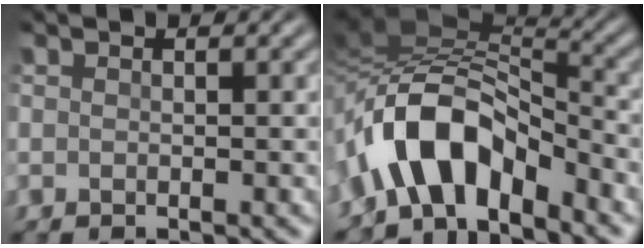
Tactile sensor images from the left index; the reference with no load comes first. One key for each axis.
{"total": 8.5, "fx": -3.8, "fy": 4.1, "fz": 6.4, "tx": -0.108, "ty": 0.019, "tz": -0.071}